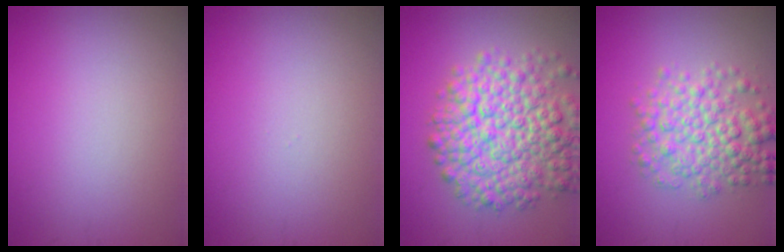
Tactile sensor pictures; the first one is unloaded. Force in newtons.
{"total": 0.0}
{"total": 9.2, "press": 9.2, "slide": 0.4}
{"total": 5.3, "press": 5.3, "slide": 0.1}